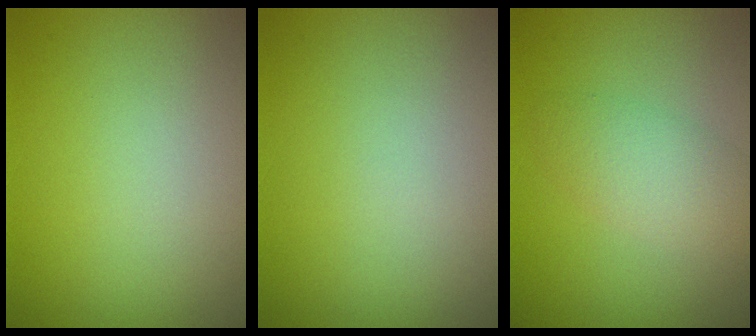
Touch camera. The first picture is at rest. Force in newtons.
{"total": 0.0}
{"total": 2.6, "press": 2.6, "slide": 0.3}